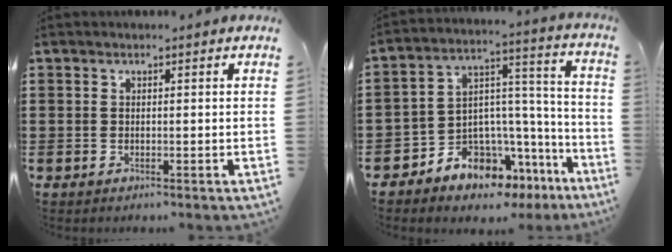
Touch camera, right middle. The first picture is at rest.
{"total": 7.1, "force": [-6.4, 3.2, 0.4], "torque": [-0.010, 0.004, -0.120]}